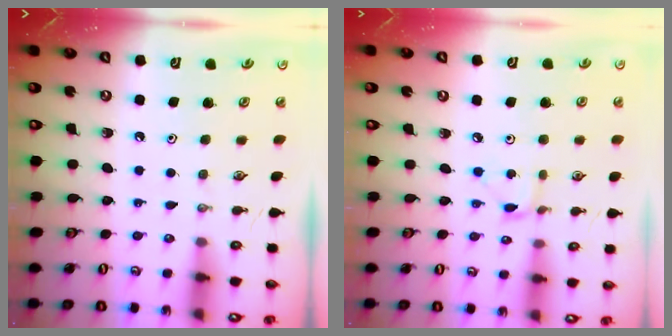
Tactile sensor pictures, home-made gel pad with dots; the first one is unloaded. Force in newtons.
{"total": 2.0, "press": 2.0, "slide": 0.2}